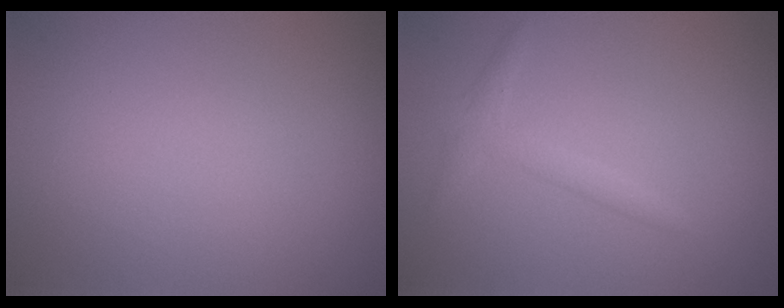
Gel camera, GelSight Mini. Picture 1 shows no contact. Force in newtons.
{"total": 1.6, "press": 1.6, "slide": 0.1}